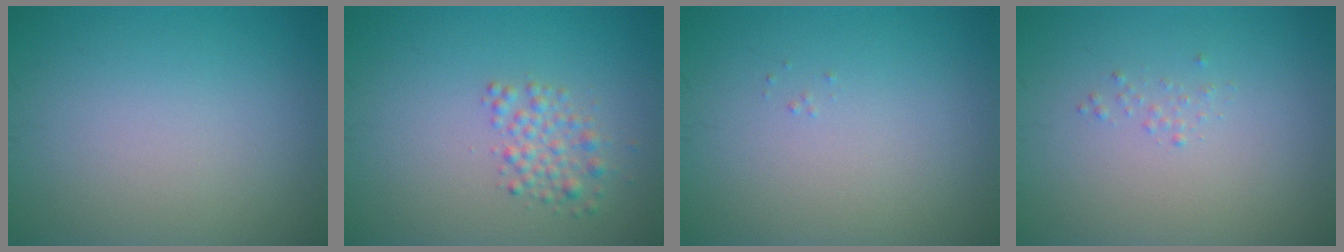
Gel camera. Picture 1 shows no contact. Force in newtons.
{"total": 2.2, "press": 2.2, "slide": 0.1}
{"total": 0.0}
{"total": 0.5, "press": 0.5, "slide": 0.0}